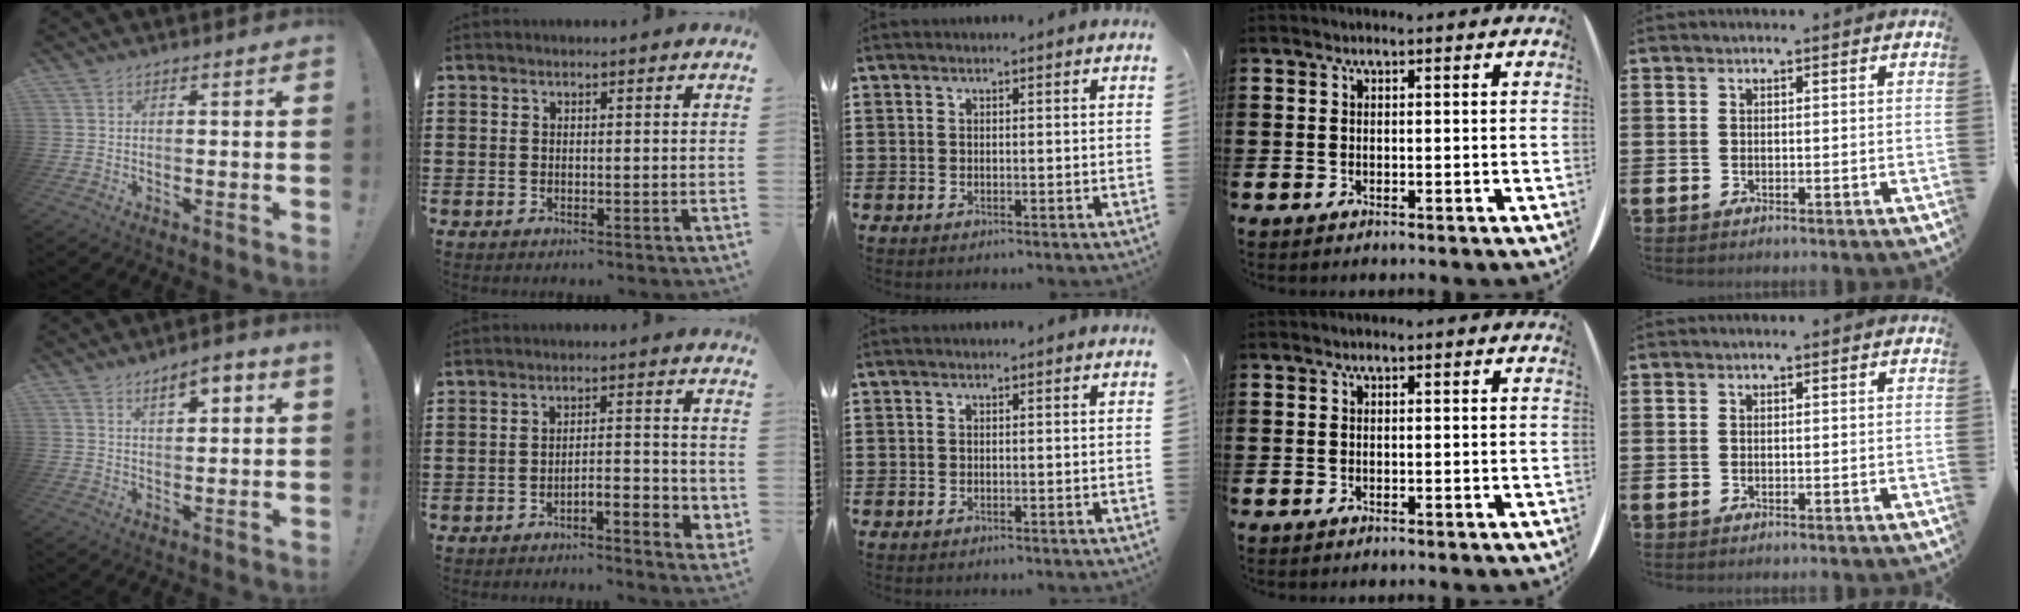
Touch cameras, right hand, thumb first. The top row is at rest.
{"thumb": {"total": 5.5, "force": [3.2, 1.8, 4.0], "torque": [-0.055, -0.015, 0.050]}, "index": {"total": 3.5, "force": [-2.5, 0.5, 2.4], "torque": [-0.041, 0.005, -0.047]}}